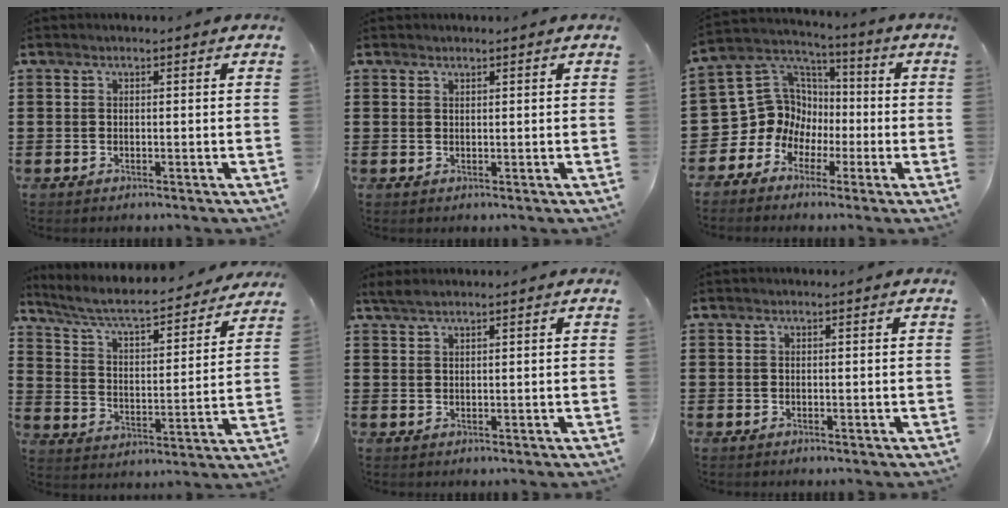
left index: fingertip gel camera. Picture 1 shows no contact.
{"total": 0.7, "force": [0.6, 0.2, 0.3], "torque": [-0.007, 0.000, 0.012]}
{"total": 10.0, "force": [-1.3, 9.7, 2.0], "torque": [-0.102, -0.017, -0.022]}
{"total": 6.4, "force": [5.7, 0.6, 2.9], "torque": [-0.081, -0.039, 0.089]}
{"total": 1.4, "force": [1.2, 0.1, 0.8], "torque": [-0.019, 0.000, 0.023]}
{"total": 0.0}